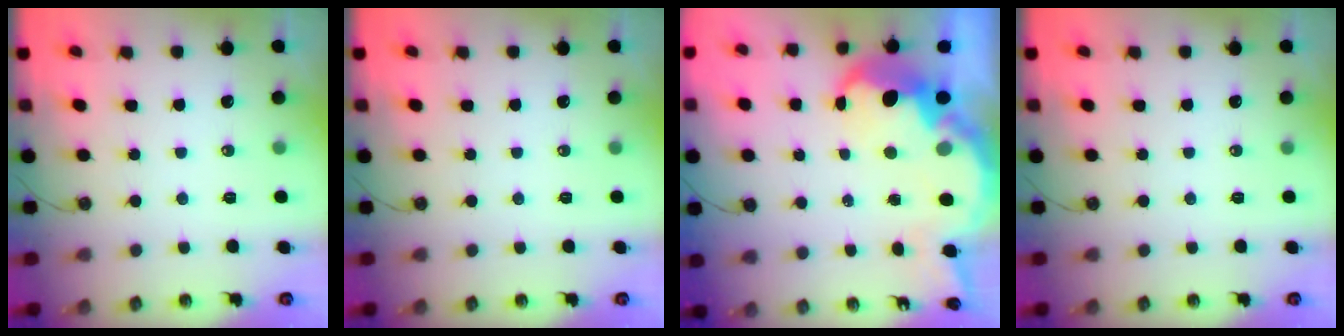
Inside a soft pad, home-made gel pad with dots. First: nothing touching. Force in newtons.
{"total": 0.0}
{"total": 12.3, "press": 12.2, "slide": 0.9}
{"total": 0.0}